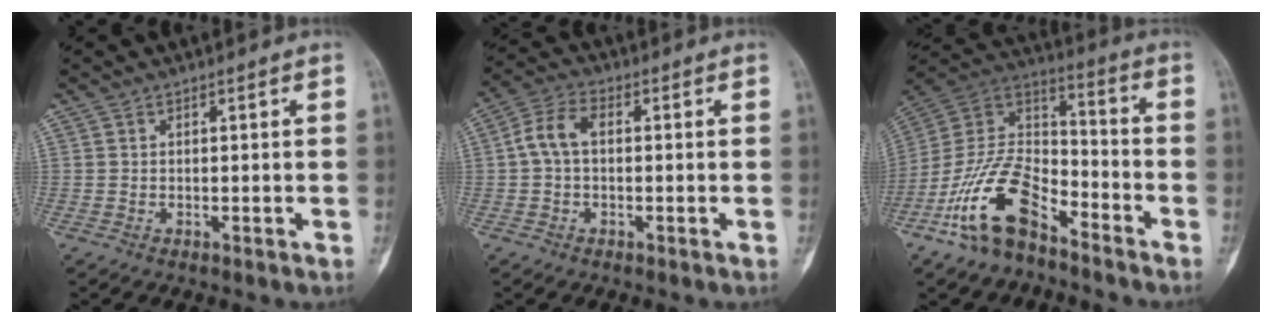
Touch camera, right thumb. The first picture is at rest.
{"total": 6.0, "force": [0.2, 3.7, 4.7], "torque": [-0.092, 0.019, -0.005]}
{"total": 17.3, "force": [-10.4, 8.7, 10.8], "torque": [-0.188, 0.079, -0.202]}